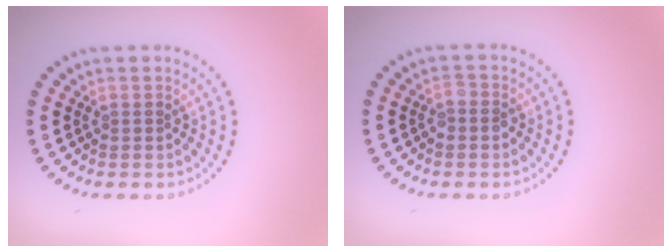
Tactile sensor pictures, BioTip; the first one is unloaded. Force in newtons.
{"total": 1.1, "press": 1.0, "slide": 0.5}